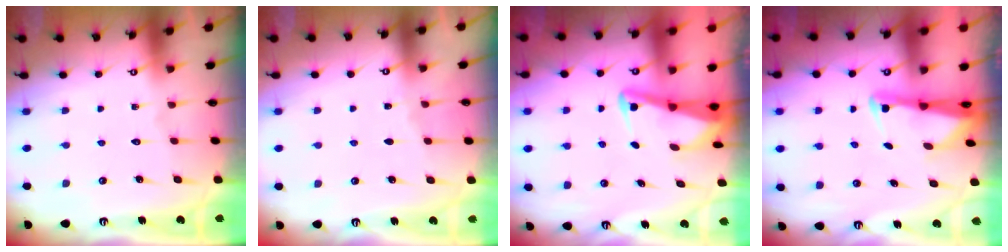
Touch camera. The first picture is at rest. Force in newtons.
{"total": 2.5, "press": 2.5, "slide": 0.4}
{"total": 3.3, "press": 3.3, "slide": 0.3}
{"total": 2.4, "press": 2.3, "slide": 0.5}